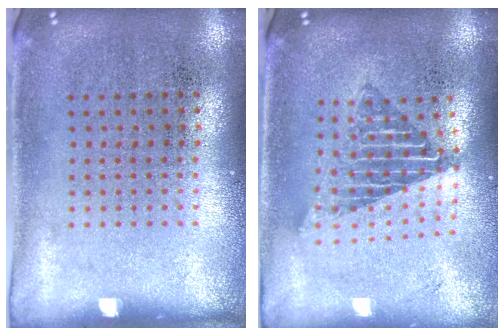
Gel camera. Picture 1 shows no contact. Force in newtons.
{"total": 1.7, "press": 1.4, "slide": 1.0}